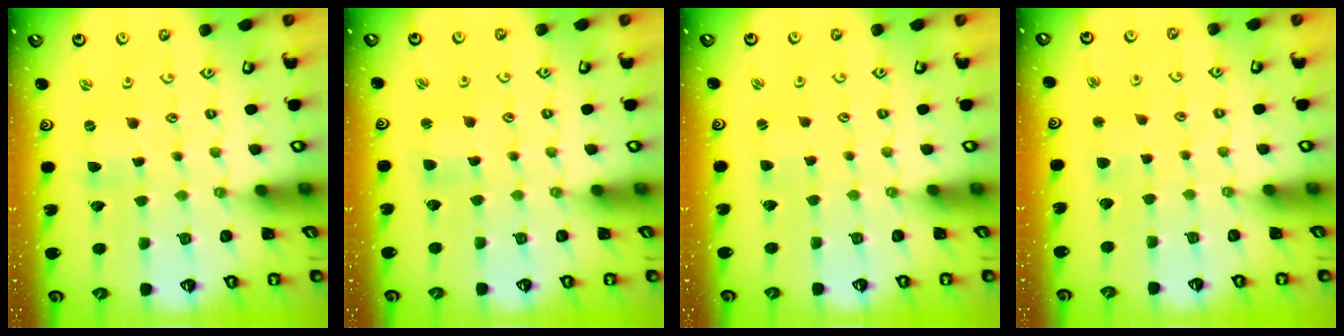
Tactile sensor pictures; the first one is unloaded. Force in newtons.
{"total": 1.8, "press": 1.7, "slide": 0.4}
{"total": 1.5, "press": 1.5, "slide": 0.3}
{"total": 2.4, "press": 2.4, "slide": 0.5}